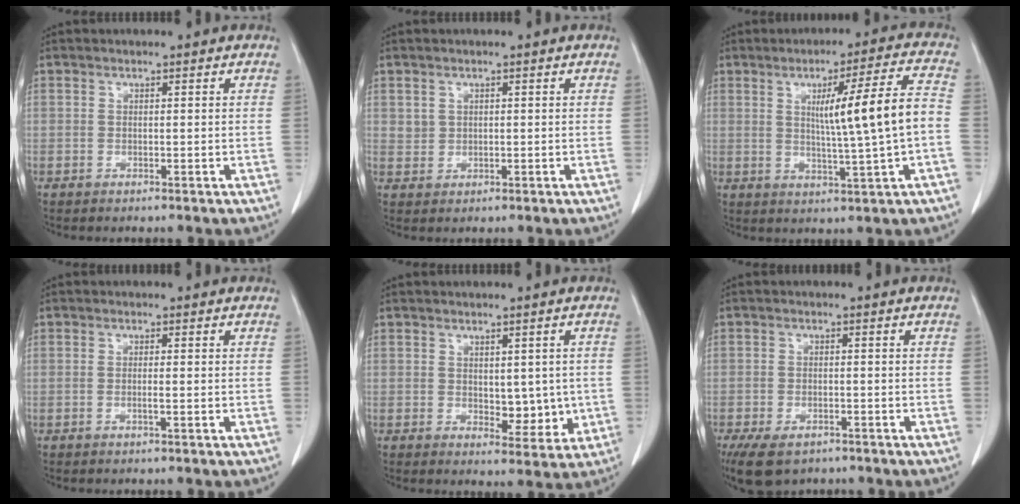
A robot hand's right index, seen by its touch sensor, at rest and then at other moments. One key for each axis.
{"total": 1.8, "fx": 0.8, "fy": 1.6, "fz": 0.4, "tx": 0.002, "ty": 0.000, "tz": 0.014}
{"total": 11.1, "fx": 0.2, "fy": -0.8, "fz": 11.0, "tx": -0.169, "ty": 0.004, "tz": 0.009}
{"total": 1.0, "fx": -0.3, "fy": -0.1, "fz": 1.0, "tx": -0.020, "ty": -0.002, "tz": -0.005}
{"total": 5.2, "fx": 0.0, "fy": 2.9, "fz": 4.4, "tx": -0.049, "ty": -0.009, "tz": 0.011}
{"total": 7.9, "fx": -5.4, "fy": 4.0, "fz": 4.1, "tx": -0.077, "ty": -0.008, "tz": -0.083}